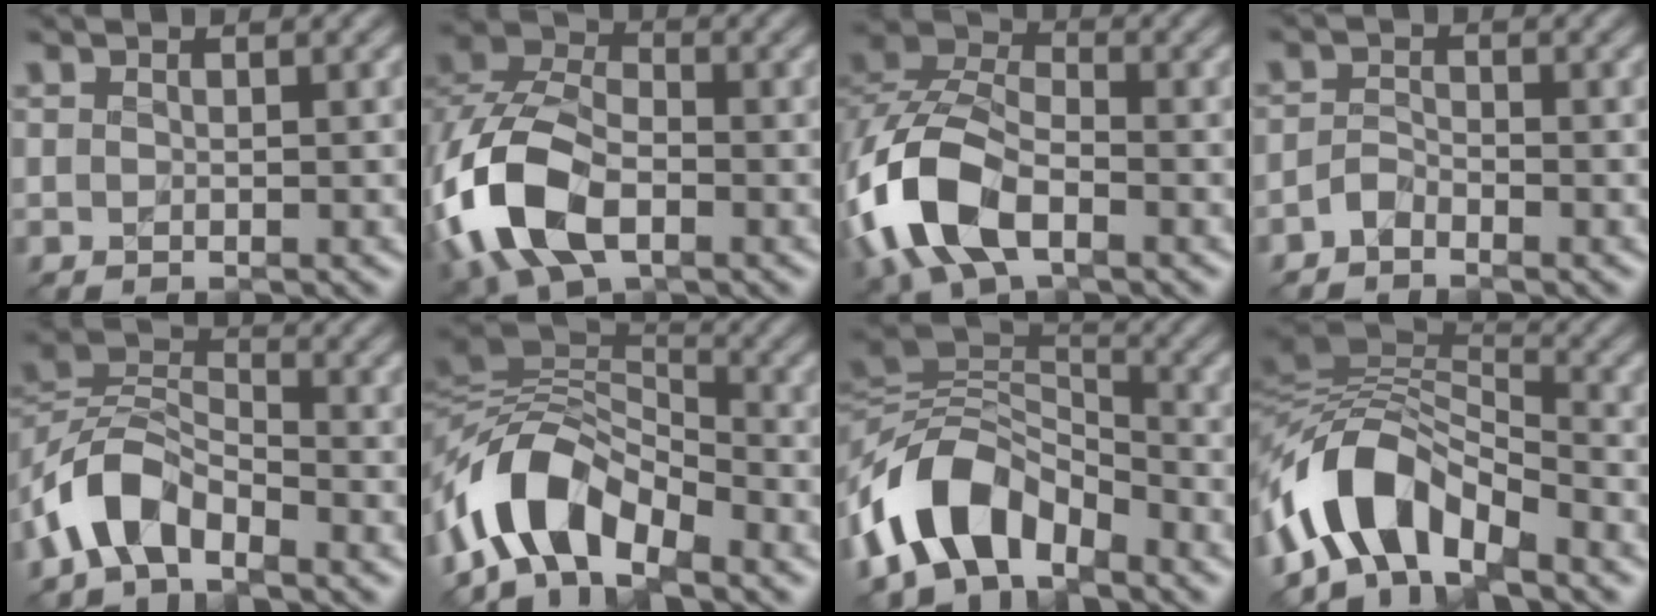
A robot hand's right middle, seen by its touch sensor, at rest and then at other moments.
{"total": 9.9, "force": [-3.4, 6.3, 6.8], "torque": [-0.169, 0.003, -0.081]}
{"total": 9.1, "force": [-3.6, 5.4, 6.4], "torque": [-0.151, 0.007, -0.083]}
{"total": 1.0, "force": [-1.0, 0.2, 0.2], "torque": [-0.010, 0.008, -0.024]}
{"total": 5.1, "force": [-3.3, 2.7, 2.8], "torque": [-0.055, 0.011, -0.073]}
{"total": 8.2, "force": [-4.6, 4.3, 5.2], "torque": [-0.089, 0.013, -0.095]}
{"total": 8.8, "force": [-4.5, 5.5, 5.1], "torque": [-0.091, 0.010, -0.091]}
{"total": 7.9, "force": [-4.7, 3.7, 5.1], "torque": [-0.079, 0.014, -0.095]}